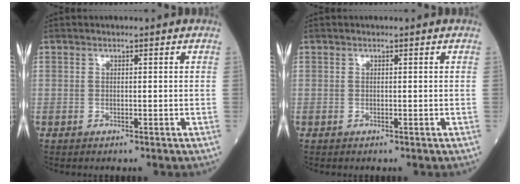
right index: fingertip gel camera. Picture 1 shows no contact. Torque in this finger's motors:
{"motor_torque": [0.00, 0.00, 0.00, -0.01]}